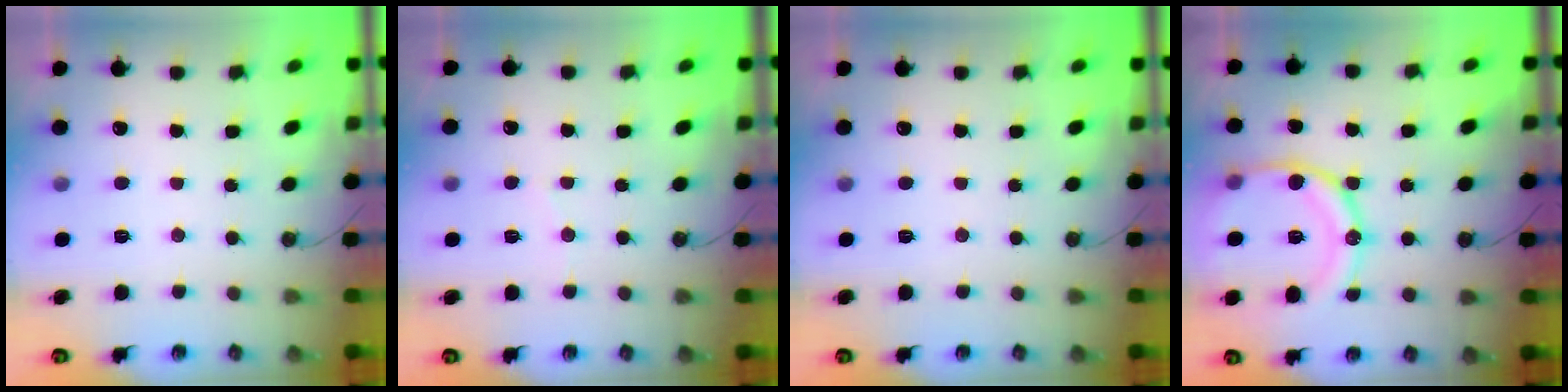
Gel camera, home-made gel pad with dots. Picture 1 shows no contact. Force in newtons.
{"total": 2.7, "press": 2.7, "slide": 0.3}
{"total": 0.0}
{"total": 16.8, "press": 16.8, "slide": 1.1}